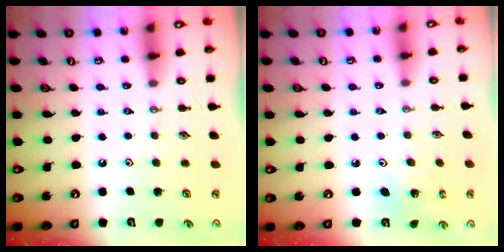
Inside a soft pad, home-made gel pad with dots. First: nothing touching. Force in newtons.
{"total": 2.7, "press": 2.7, "slide": 0.2}